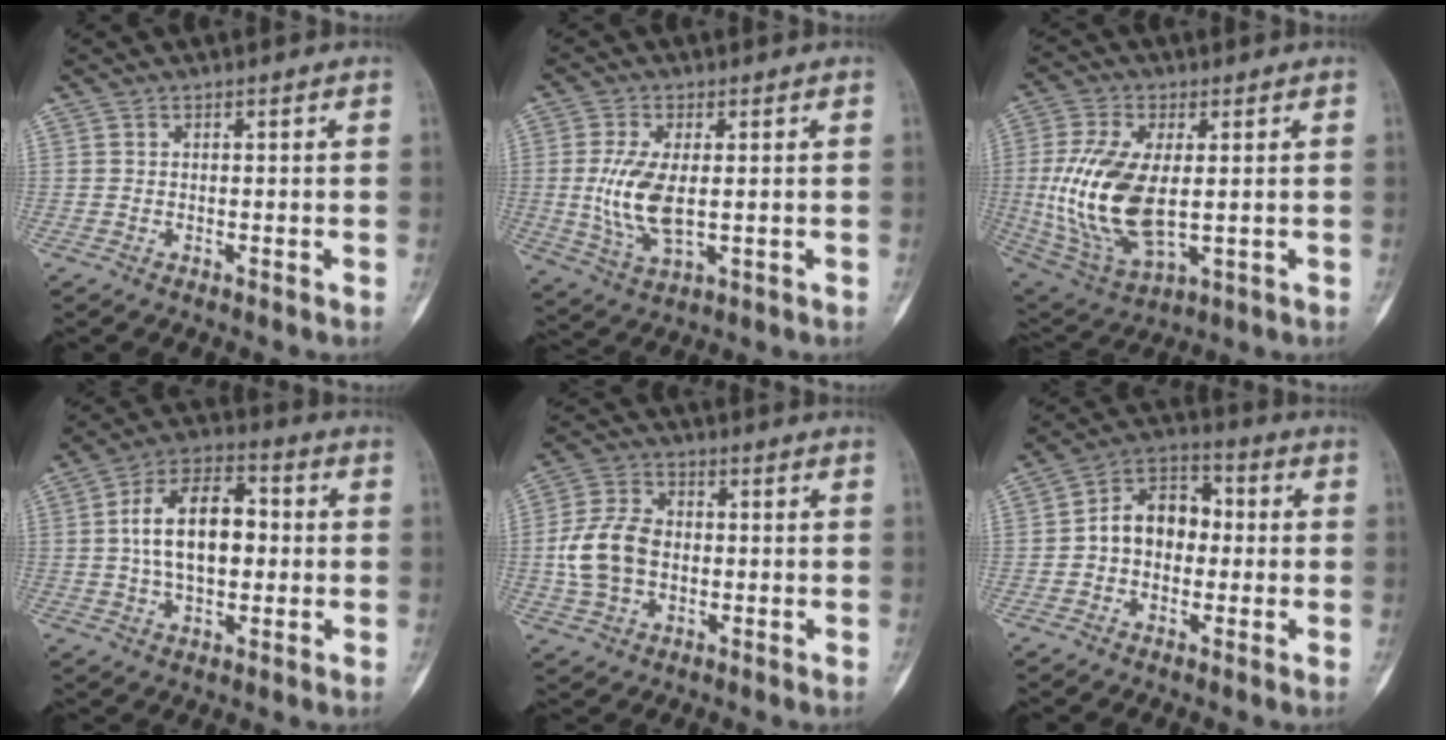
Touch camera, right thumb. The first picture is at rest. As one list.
[{"total": 9.8, "force": [0.1, 4.7, 8.6], "torque": [-0.181, -0.012, 0.013]}, {"total": 17.4, "force": [0.3, 8.9, 14.9], "torque": [-0.311, -0.012, 0.021]}, {"total": 14.7, "force": [0.8, 8.5, 11.9], "torque": [-0.188, 0.025, 0.008]}, {"total": 10.9, "force": [-0.8, 7.8, 7.5], "torque": [-0.139, 0.018, -0.017]}, {"total": 10.3, "force": [-0.3, 7.5, 7.0], "torque": [-0.084, 0.037, -0.019]}]